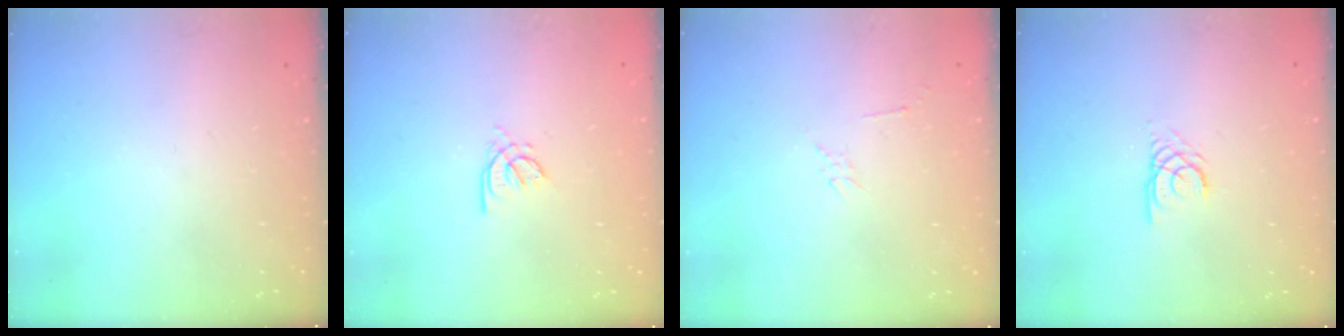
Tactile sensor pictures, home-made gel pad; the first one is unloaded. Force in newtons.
{"total": 2.4, "press": 2.4, "slide": 0.6}
{"total": 2.3, "press": 2.3, "slide": 0.4}
{"total": 2.2, "press": 2.2, "slide": 0.3}